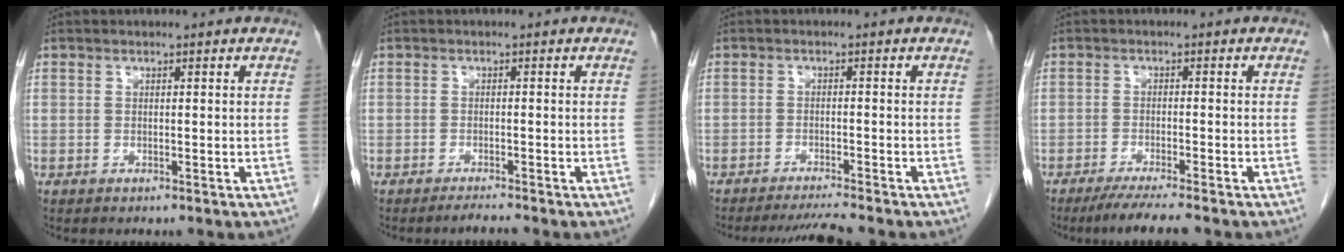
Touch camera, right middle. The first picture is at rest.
{"total": 1.6, "force": [-1.4, -0.4, 0.4], "torque": [-0.015, -0.009, -0.022]}
{"total": 4.1, "force": [-3.8, -1.2, 1.0], "torque": [-0.020, -0.017, -0.062]}
{"total": 5.7, "force": [-4.7, -0.4, 3.1], "torque": [-0.048, -0.017, -0.076]}